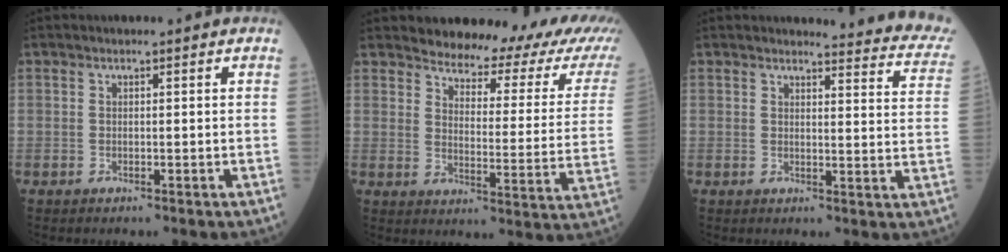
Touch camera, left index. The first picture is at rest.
{"total": 17.3, "force": [15.1, 3.8, 7.6], "torque": [-0.075, -0.042, 0.163]}
{"total": 13.0, "force": [12.8, 1.3, 1.9], "torque": [0.008, -0.093, 0.105]}